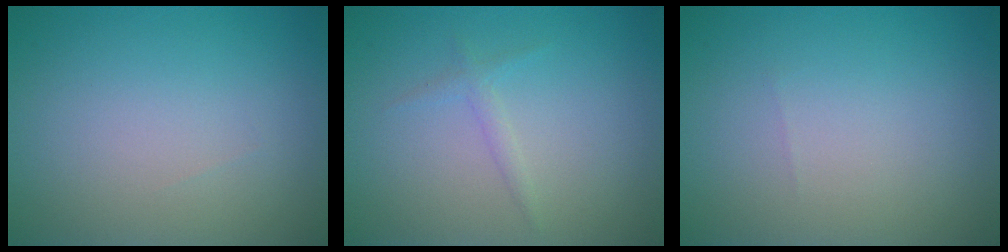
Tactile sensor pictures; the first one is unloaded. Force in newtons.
{"total": 1.0, "press": 1.0, "slide": 0.1}
{"total": 0.0}